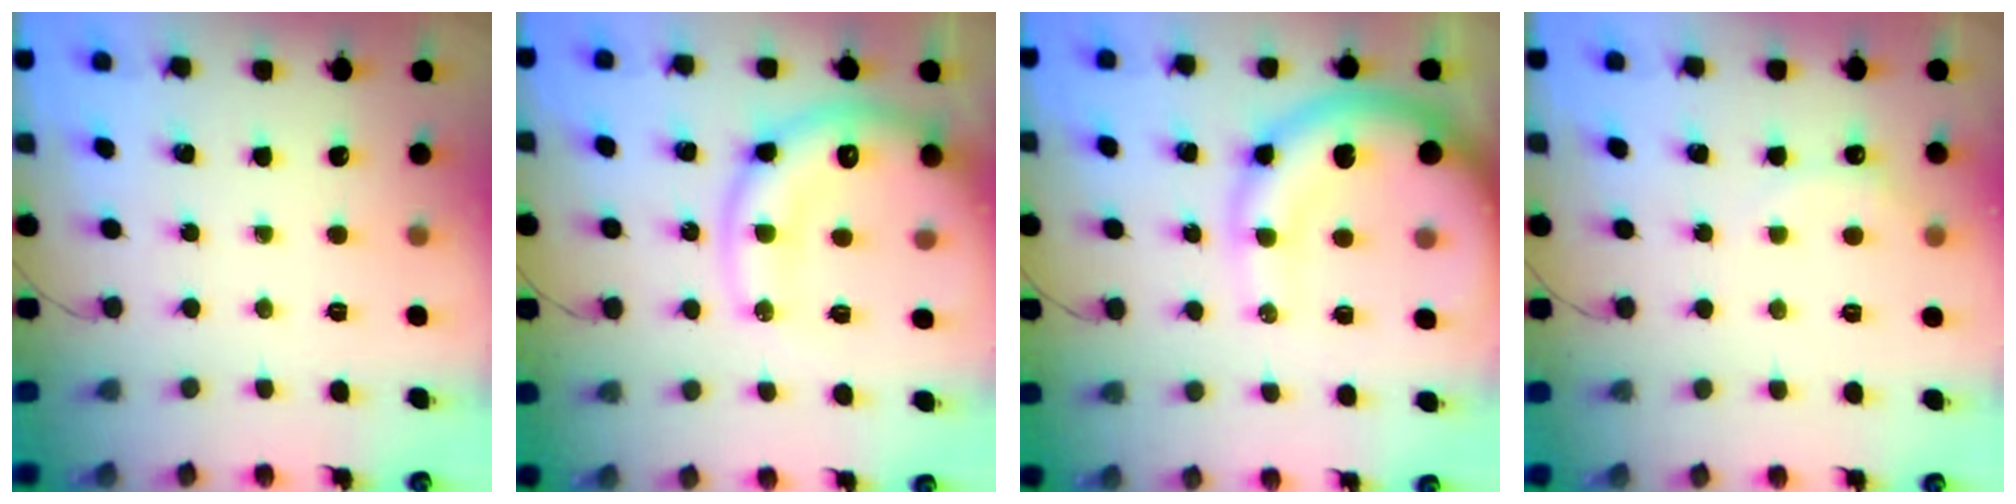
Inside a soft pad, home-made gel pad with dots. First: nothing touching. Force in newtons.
{"total": 18.4, "press": 18.2, "slide": 2.7}
{"total": 14.5, "press": 13.9, "slide": 3.9}
{"total": 4.9, "press": 4.8, "slide": 0.9}